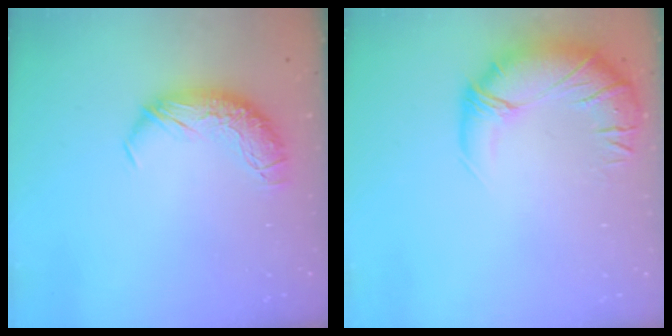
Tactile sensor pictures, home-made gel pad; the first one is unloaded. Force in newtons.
{"total": 2.9, "press": 0.1, "slide": 2.9}